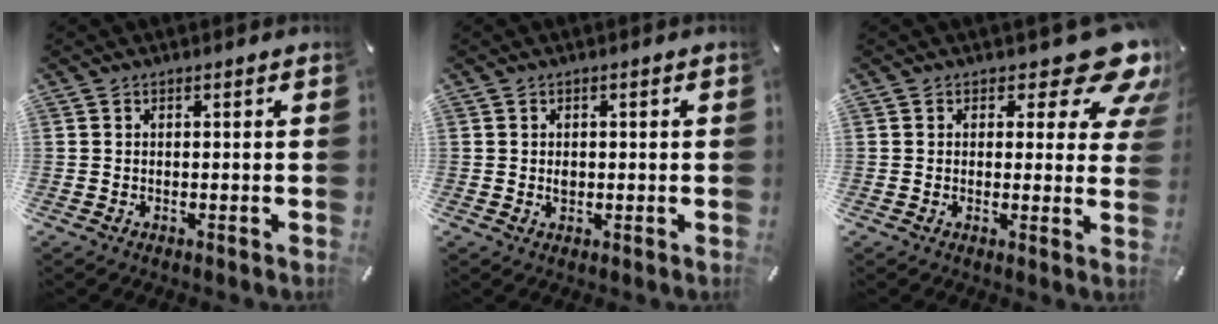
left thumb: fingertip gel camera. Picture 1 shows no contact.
{"total": 1.4, "force": [0.0, 1.1, 0.8], "torque": [-0.017, 0.004, -0.002]}
{"total": 11.9, "force": [7.0, 5.2, 8.0], "torque": [-0.089, -0.057, 0.118]}